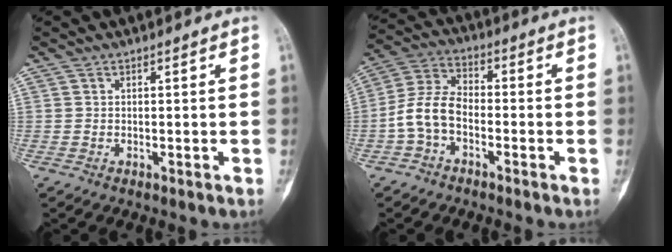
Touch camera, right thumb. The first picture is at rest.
{"total": 7.8, "force": [-2.6, 4.7, 5.7], "torque": [-0.109, 0.035, -0.063]}